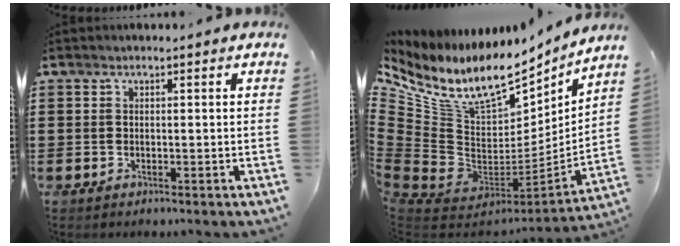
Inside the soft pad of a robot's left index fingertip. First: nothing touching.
{"total": 14.1, "force": [9.2, 6.4, 8.4], "torque": [-0.205, -0.074, 0.156]}